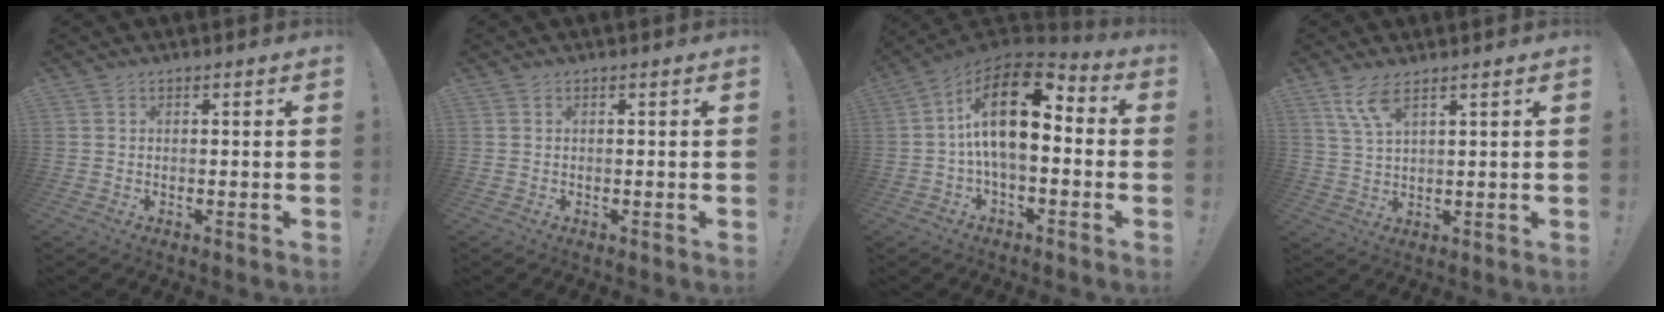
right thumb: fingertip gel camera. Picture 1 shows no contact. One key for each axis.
{"total": 0.0}
{"total": 18.1, "fx": 3.0, "fy": 8.6, "fz": 15.6, "tx": -0.280, "ty": -0.012, "tz": 0.052}
{"total": 6.7, "fx": 4.2, "fy": 1.4, "fz": 5.1, "tx": -0.100, "ty": -0.015, "tz": 0.076}